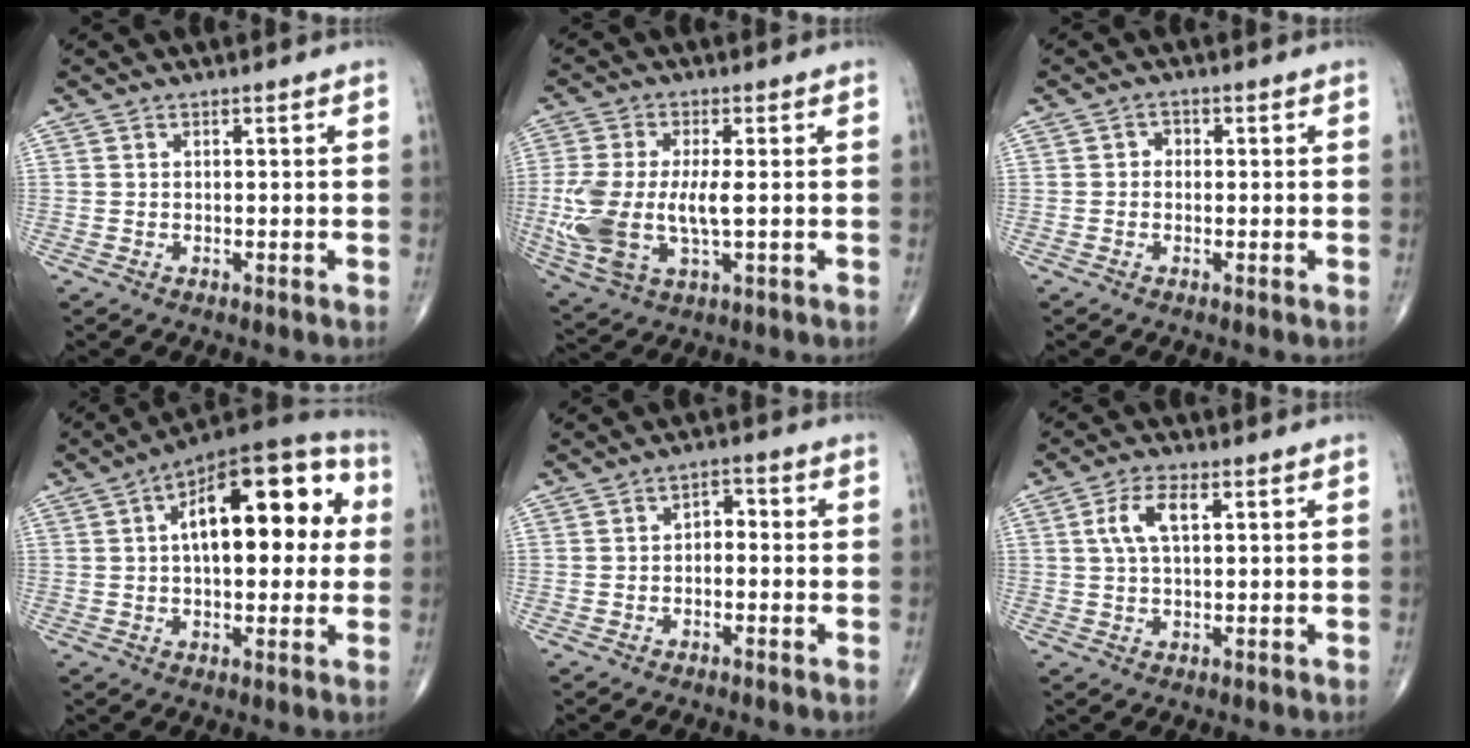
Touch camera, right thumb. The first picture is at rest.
{"total": 13.5, "force": [-0.9, 5.9, 12.0], "torque": [-0.278, -0.010, -0.008]}
{"total": 1.4, "force": [-0.1, 1.2, 0.7], "torque": [0.002, 0.005, -0.008]}
{"total": 21.4, "force": [4.2, 10.1, 18.4], "torque": [-0.235, 0.031, 0.051]}
{"total": 2.9, "force": [-0.4, 1.9, 2.1], "torque": [-0.015, 0.018, -0.016]}
{"total": 5.6, "force": [1.7, 2.4, 4.8], "torque": [-0.101, 0.008, 0.033]}